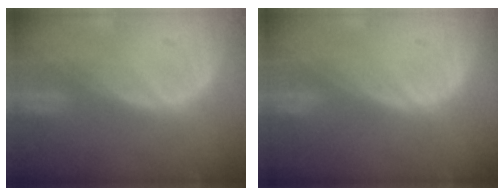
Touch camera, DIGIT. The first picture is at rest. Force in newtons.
{"total": 0.0}